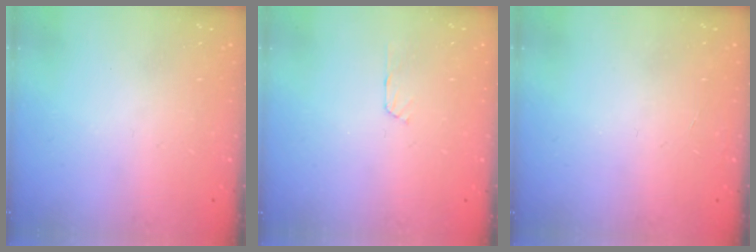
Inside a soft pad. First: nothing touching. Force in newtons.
{"total": 3.0, "press": 2.9, "slide": 0.4}
{"total": 0.0}